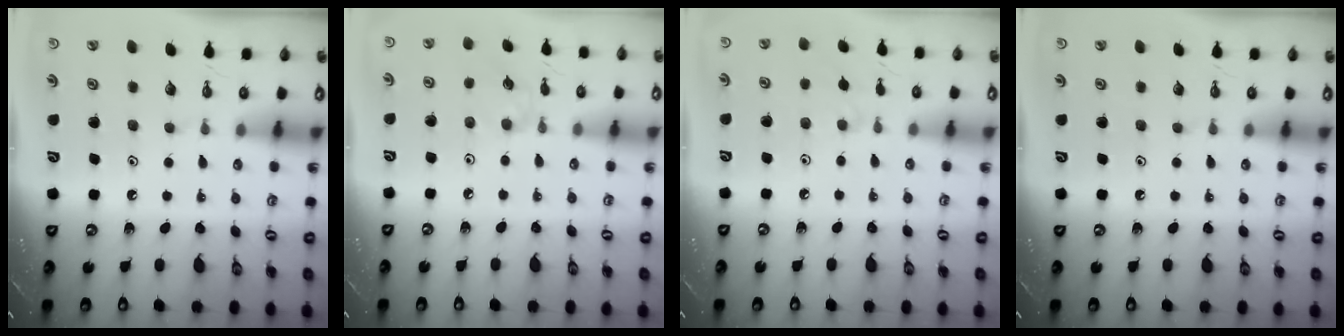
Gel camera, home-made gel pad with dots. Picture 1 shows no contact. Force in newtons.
{"total": 2.4, "press": 2.4, "slide": 0.3}
{"total": 1.1, "press": 1.0, "slide": 0.4}
{"total": 0.0}